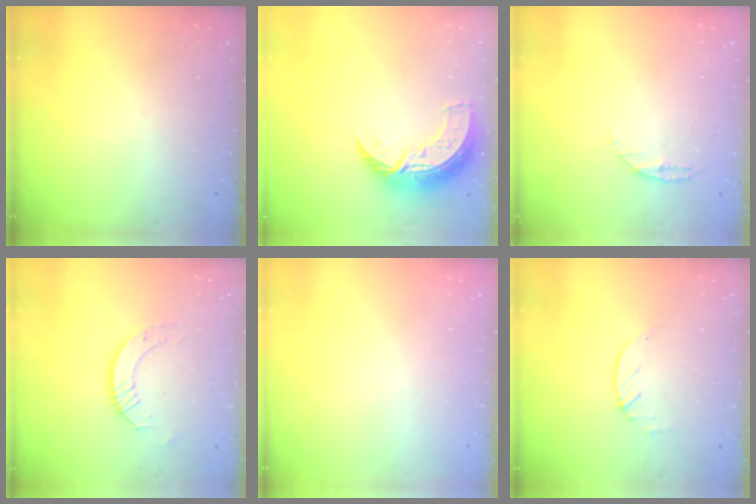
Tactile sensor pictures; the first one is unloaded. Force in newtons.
{"total": 11.0, "press": 10.9, "slide": 0.8}
{"total": 3.4, "press": 3.4, "slide": 0.4}
{"total": 5.7, "press": 5.7, "slide": 0.3}
{"total": 0.0}
{"total": 1.9, "press": 1.9, "slide": 0.3}